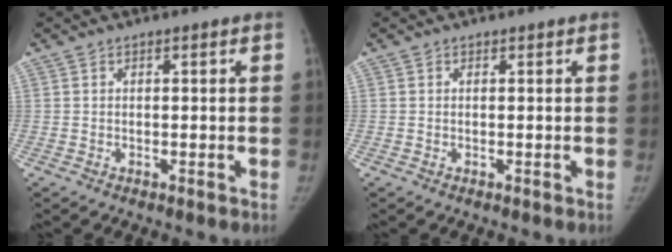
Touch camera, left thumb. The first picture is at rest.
{"total": 0.0}